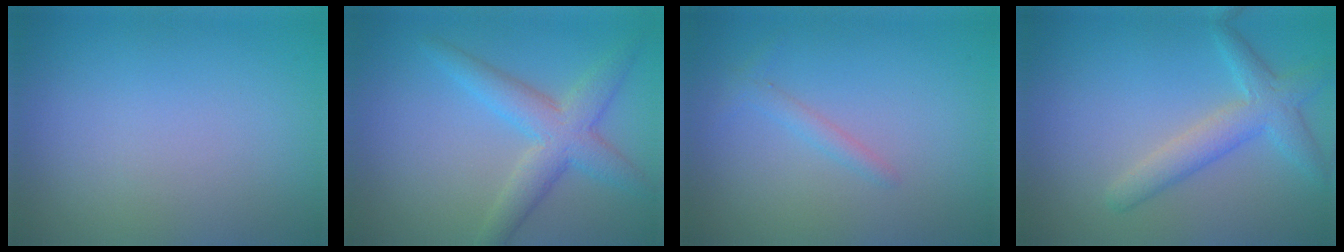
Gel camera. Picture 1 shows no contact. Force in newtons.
{"total": 4.4, "press": 4.4, "slide": 0.1}
{"total": 1.2, "press": 1.2, "slide": 0.1}
{"total": 3.5, "press": 3.5, "slide": 0.1}